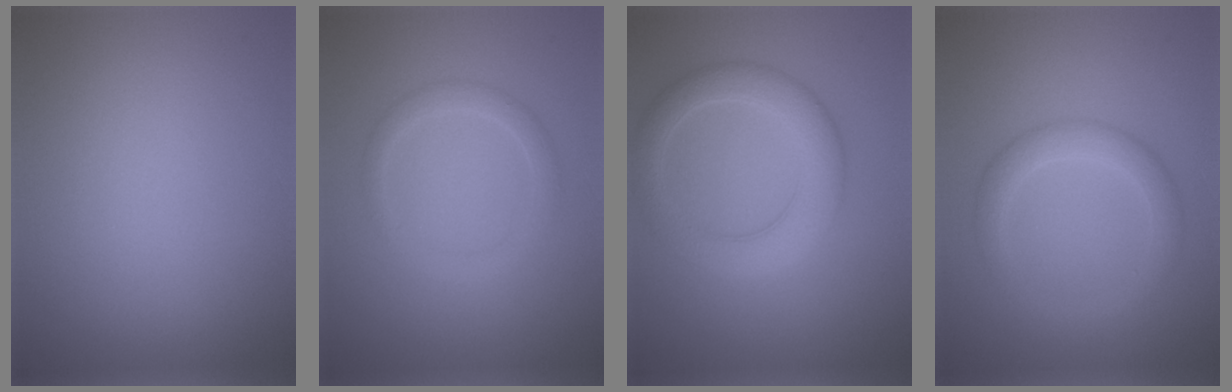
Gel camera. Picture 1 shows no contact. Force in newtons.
{"total": 1.9, "press": 1.9, "slide": 0.2}
{"total": 4.5, "press": 4.5, "slide": 0.3}
{"total": 2.9, "press": 2.9, "slide": 0.1}